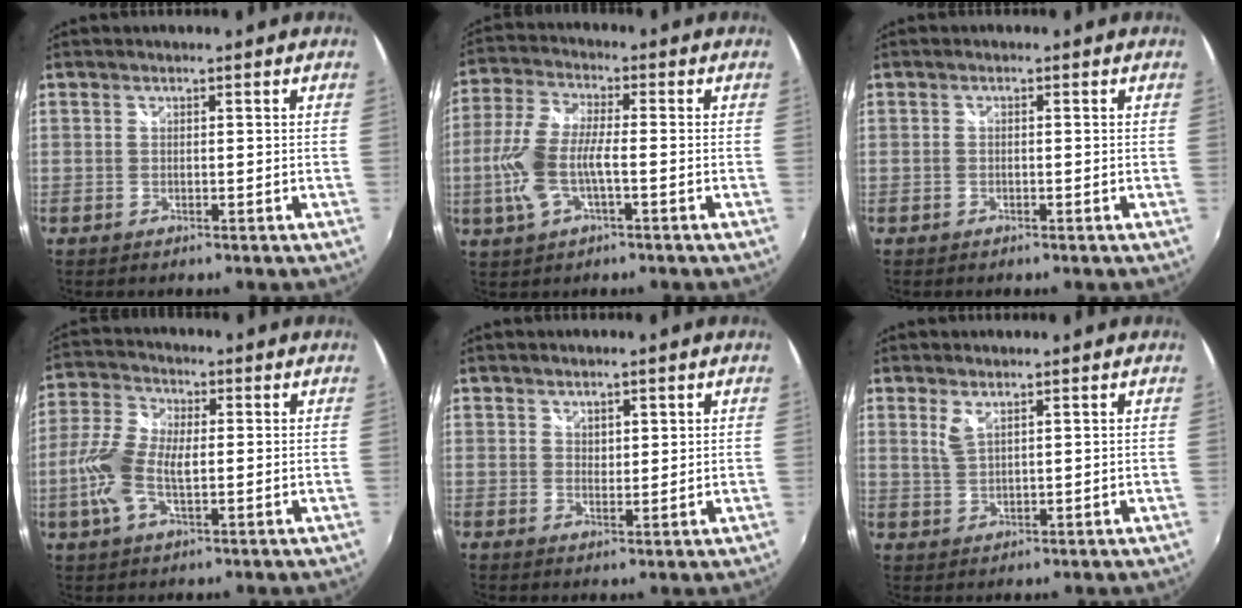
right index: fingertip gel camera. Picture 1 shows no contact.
{"total": 10.2, "force": [-2.4, 3.6, 9.2], "torque": [-0.207, 0.001, -0.048]}
{"total": 0.6, "force": [-0.1, 0.2, 0.5], "torque": [-0.011, 0.003, -0.004]}
{"total": 9.2, "force": [-1.1, 4.2, 8.1], "torque": [-0.183, 0.008, -0.026]}
{"total": 1.9, "force": [1.3, 1.2, 0.7], "torque": [-0.005, 0.001, 0.024]}
{"total": 2.5, "force": [1.6, 0.7, 1.9], "torque": [-0.037, -0.003, 0.031]}